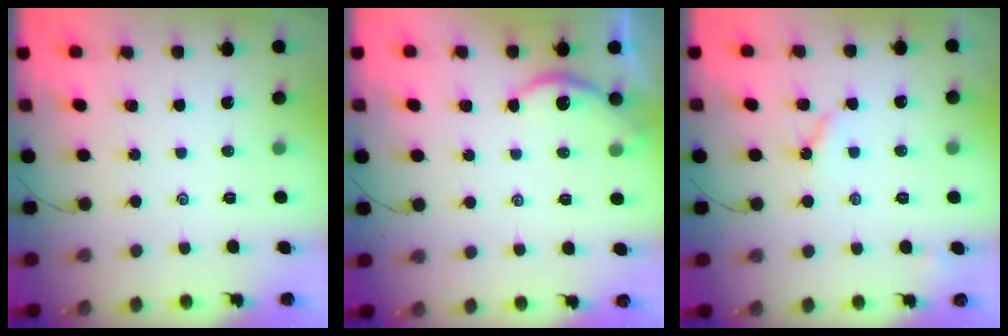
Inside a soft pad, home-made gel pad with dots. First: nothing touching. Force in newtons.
{"total": 3.2, "press": 3.1, "slide": 0.6}
{"total": 3.5, "press": 3.5, "slide": 0.6}